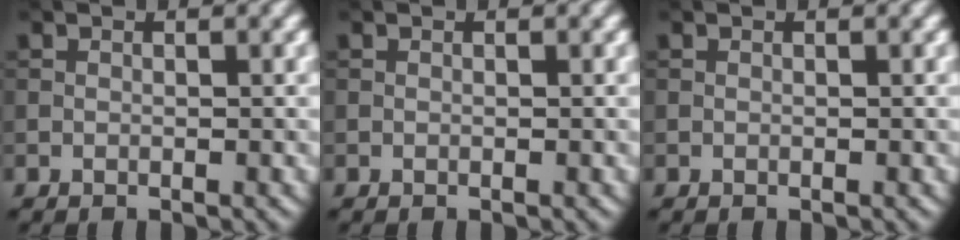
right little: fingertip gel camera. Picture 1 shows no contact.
{"total": 0.0}
{"total": 0.0}